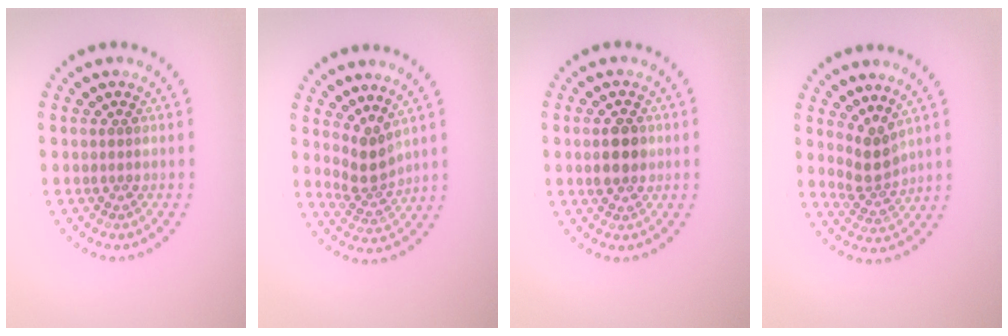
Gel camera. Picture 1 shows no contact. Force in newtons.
{"total": 2.5, "press": 1.8, "slide": 1.8}
{"total": 2.8, "press": 2.8, "slide": 0.2}
{"total": 2.4, "press": 1.7, "slide": 1.7}